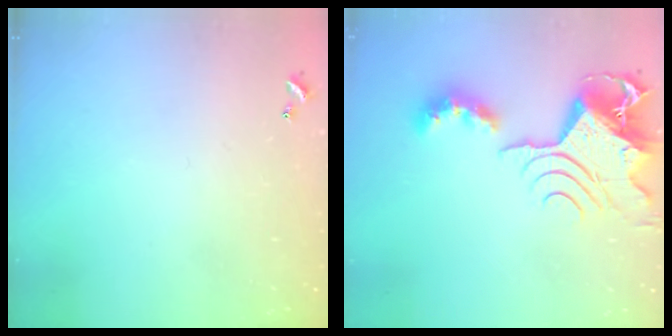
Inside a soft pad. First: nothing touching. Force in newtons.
{"total": 11.7, "press": 11.6, "slide": 1.5}